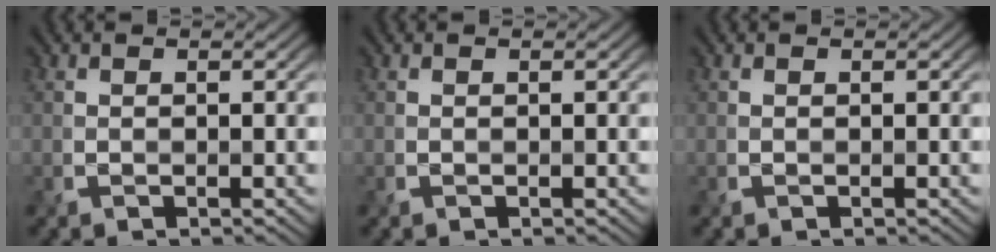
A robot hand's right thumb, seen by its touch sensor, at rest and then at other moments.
{"total": 0.0}
{"total": 0.0}